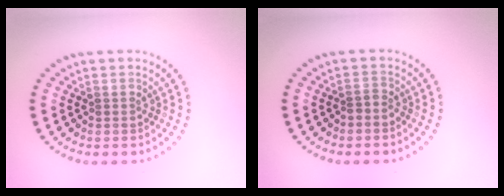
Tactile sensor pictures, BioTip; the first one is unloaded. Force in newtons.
{"total": 0.7, "press": 0.4, "slide": 0.6}